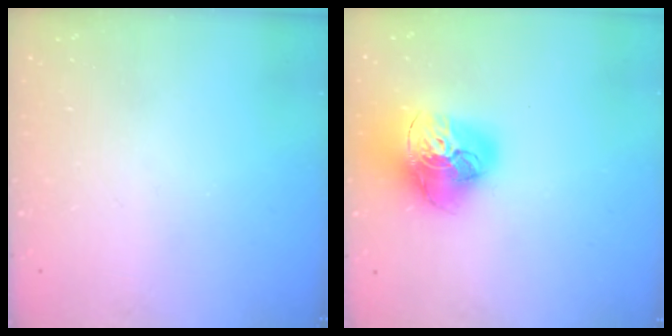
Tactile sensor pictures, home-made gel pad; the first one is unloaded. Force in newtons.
{"total": 21.0, "press": 20.9, "slide": 2.1}